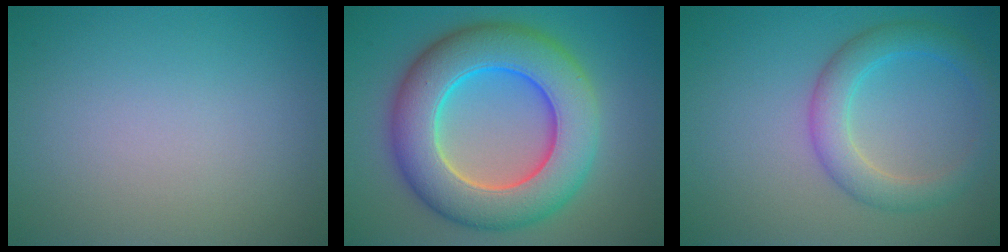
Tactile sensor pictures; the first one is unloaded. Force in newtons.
{"total": 11.3, "press": 11.3, "slide": 0.3}
{"total": 3.9, "press": 3.9, "slide": 0.2}